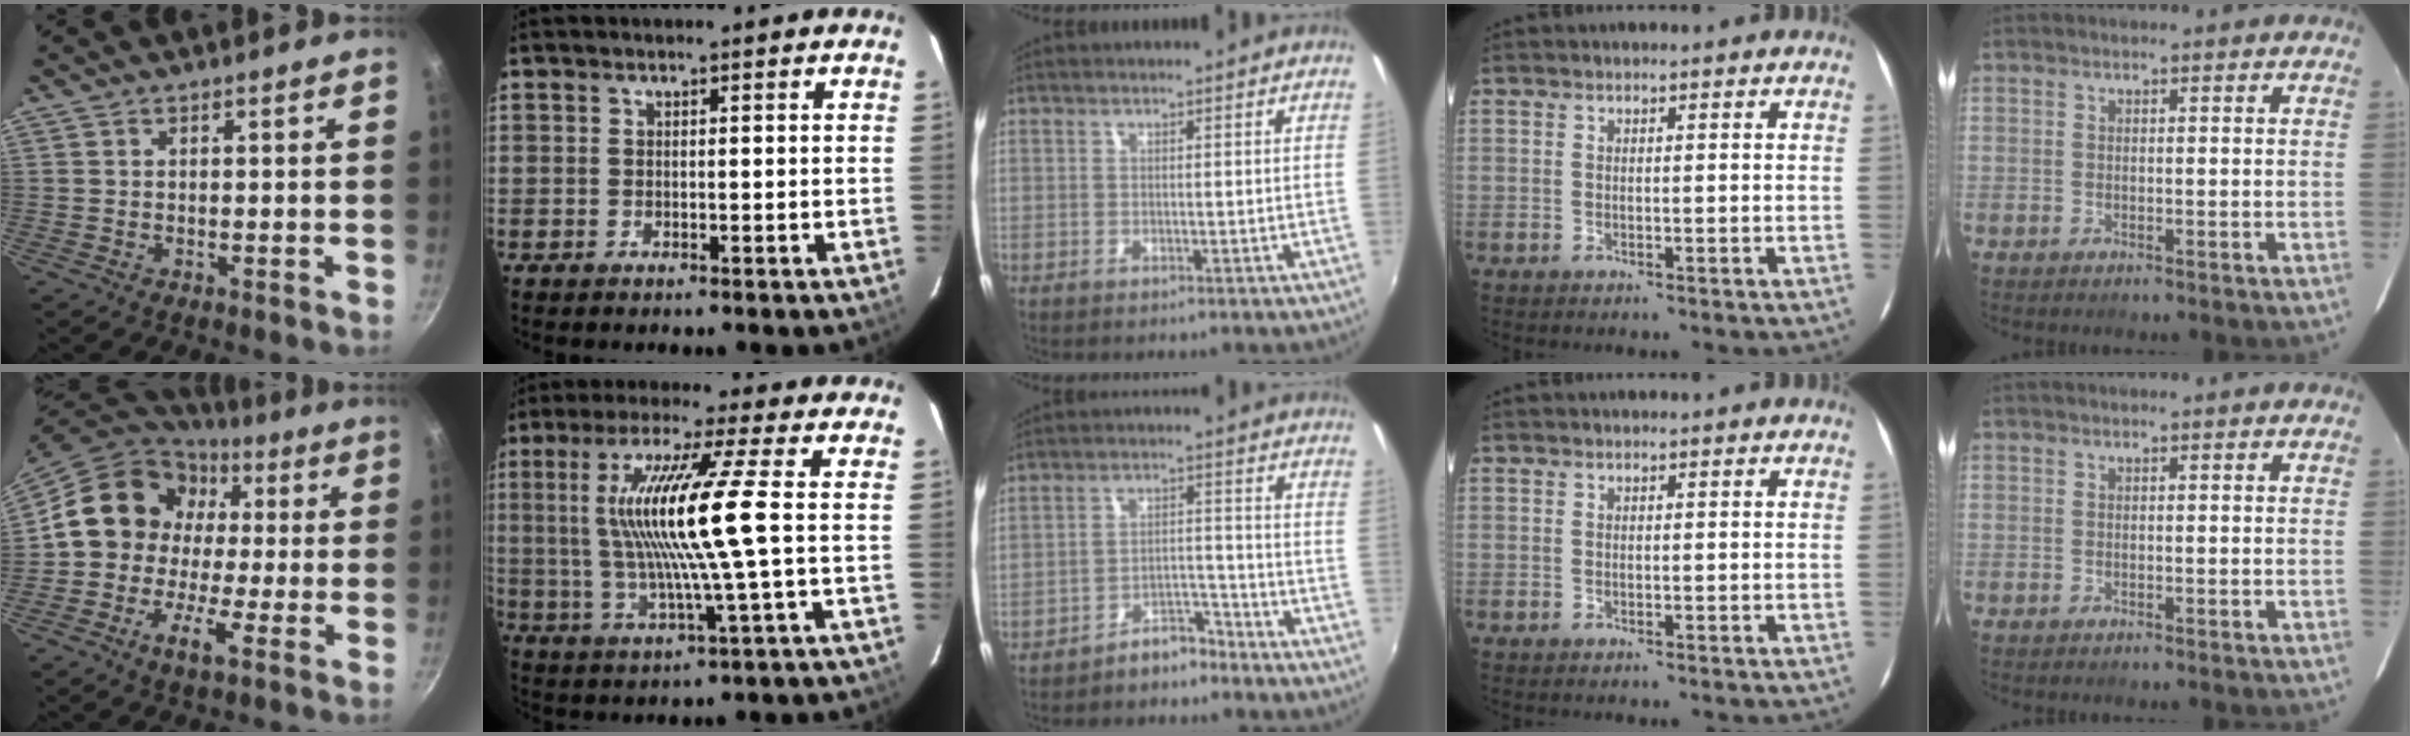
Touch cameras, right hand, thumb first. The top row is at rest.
{"thumb": {"total": 16.3, "force": [0.8, 13.0, 9.9], "torque": [-0.150, 0.042, -0.005]}, "index": {"total": 15.0, "force": [1.3, -0.3, 15.0], "torque": [-0.284, -0.002, 0.030]}, "middle": {"total": 5.2, "force": [-4.6, 1.9, 1.5], "torque": [-0.035, 0.019, -0.065]}}